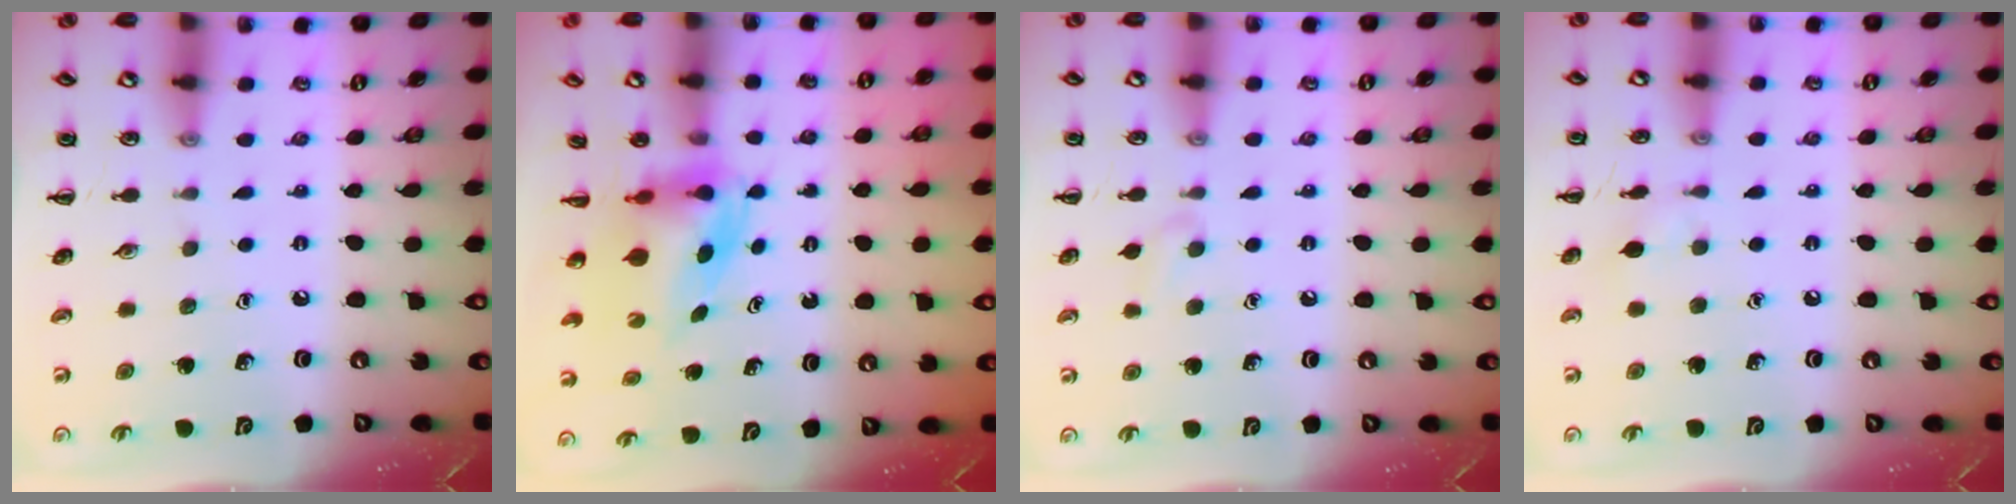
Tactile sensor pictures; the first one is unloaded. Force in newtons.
{"total": 5.3, "press": 5.2, "slide": 0.9}
{"total": 4.5, "press": 4.1, "slide": 1.9}
{"total": 4.8, "press": 4.5, "slide": 1.8}